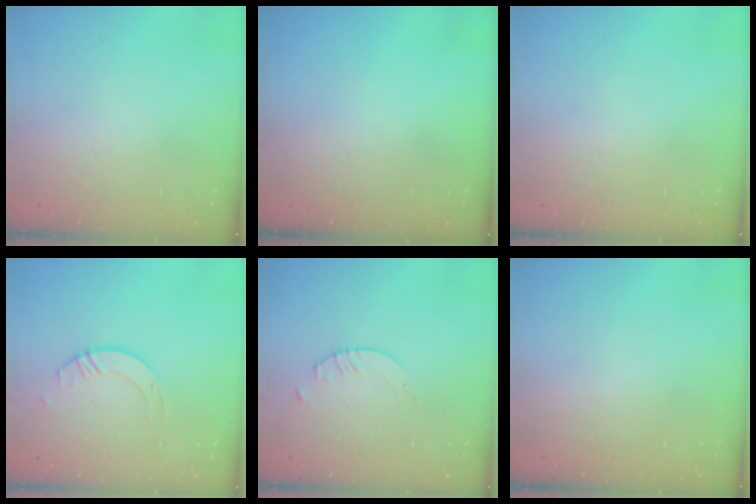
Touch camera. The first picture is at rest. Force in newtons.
{"total": 0.0}
{"total": 0.0}
{"total": 4.0, "press": 4.0, "slide": 0.3}
{"total": 1.6, "press": 1.6, "slide": 0.2}
{"total": 0.0}